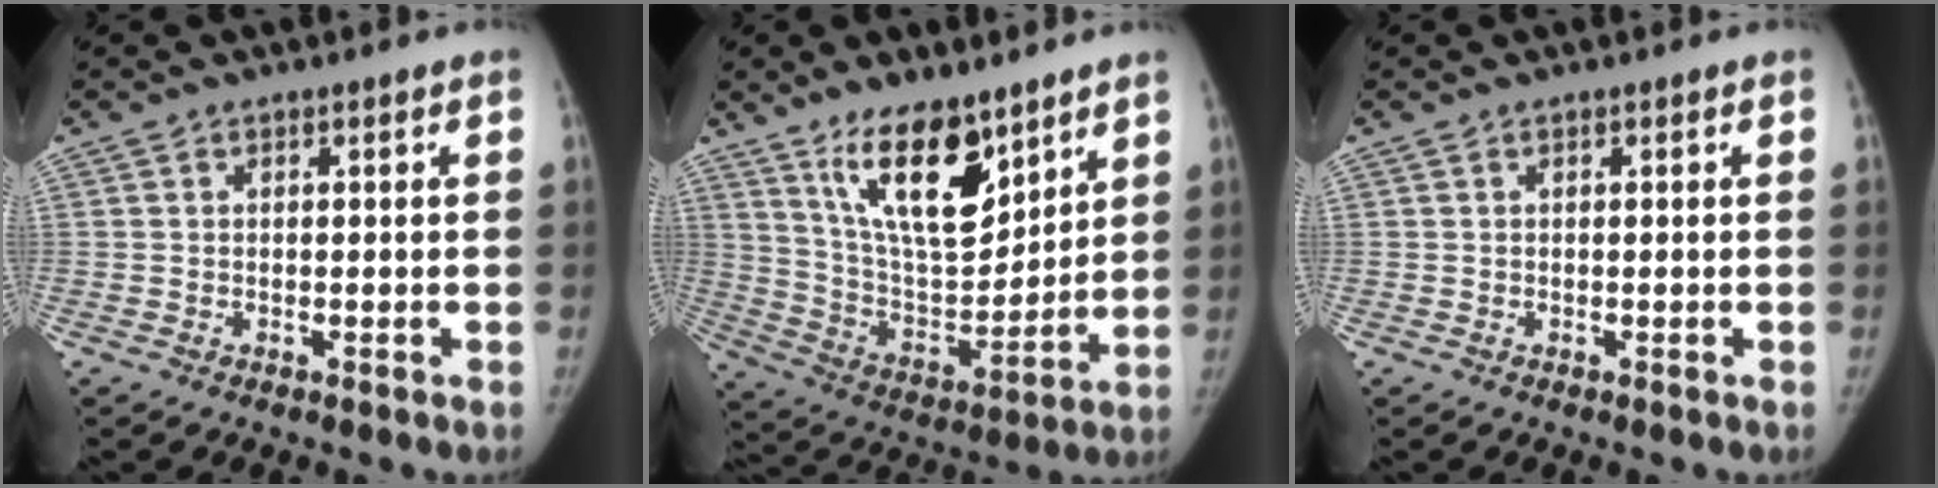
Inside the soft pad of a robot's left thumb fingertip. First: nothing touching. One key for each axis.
{"total": 15.9, "fx": 10.4, "fy": 6.3, "fz": 10.3, "tx": -0.135, "ty": -0.072, "tz": 0.200}
{"total": 0.0}